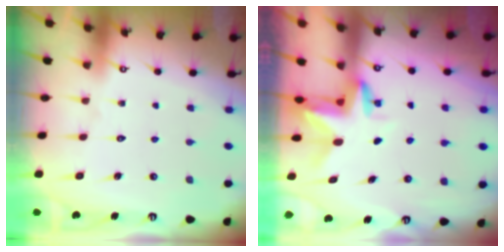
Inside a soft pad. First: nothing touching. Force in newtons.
{"total": 2.9, "press": 2.9, "slide": 0.2}